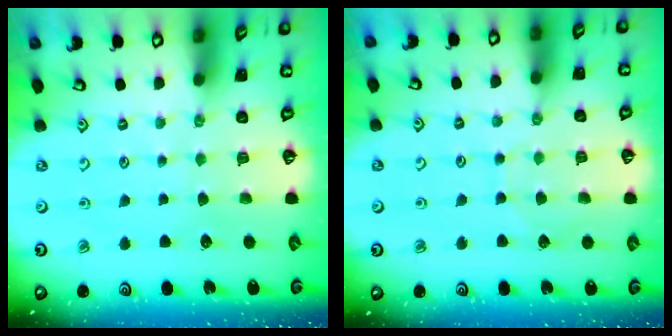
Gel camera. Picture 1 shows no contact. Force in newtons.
{"total": 4.7, "press": 4.6, "slide": 0.6}